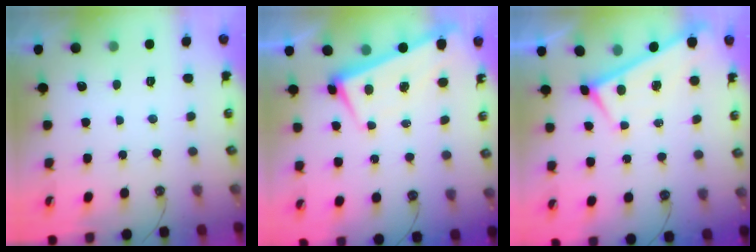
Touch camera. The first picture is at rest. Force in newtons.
{"total": 1.5, "press": 0.5, "slide": 1.4}
{"total": 0.0}